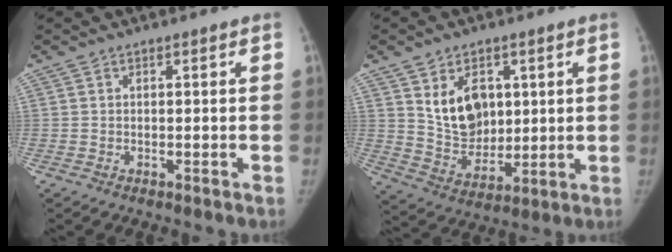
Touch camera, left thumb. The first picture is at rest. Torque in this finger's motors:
{"motor_torque": [0.10, 0.18, 1.00, -0.81, 0.17]}